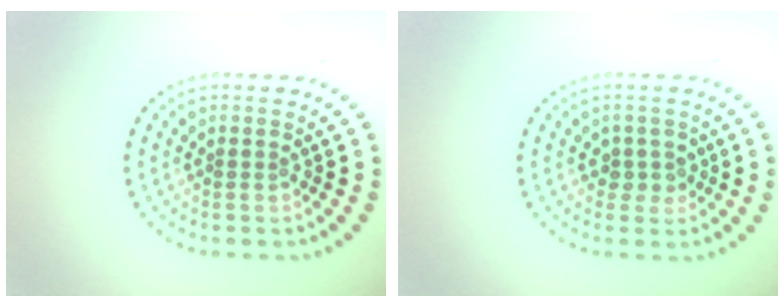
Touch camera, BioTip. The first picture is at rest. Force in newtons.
{"total": 1.5, "press": 1.4, "slide": 0.6}